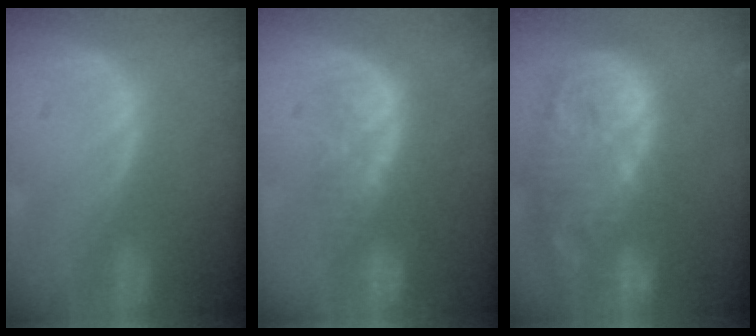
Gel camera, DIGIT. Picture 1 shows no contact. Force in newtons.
{"total": 8.2, "press": 7.2, "slide": 3.8}
{"total": 14.4, "press": 12.5, "slide": 7.2}